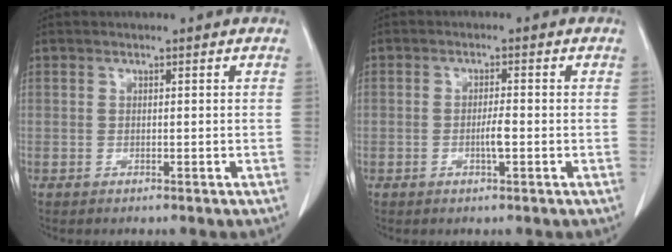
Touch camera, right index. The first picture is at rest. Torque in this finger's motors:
{"motor_torque": [0.52, 0.15, 0.28, 0.10]}